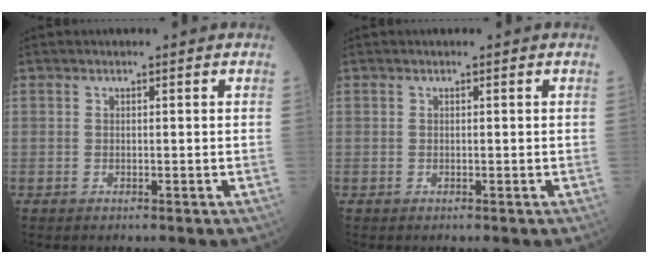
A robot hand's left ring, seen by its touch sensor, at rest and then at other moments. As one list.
[{"total": 0.0}]